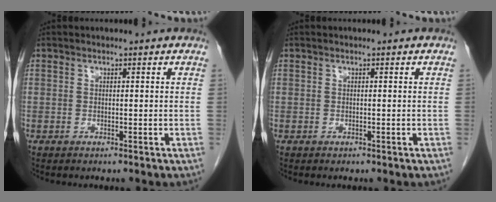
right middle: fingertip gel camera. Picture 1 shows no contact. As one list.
[{"total": 0.0}]